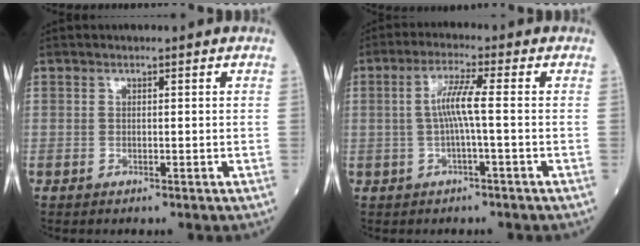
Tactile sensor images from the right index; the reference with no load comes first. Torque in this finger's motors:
{"motor_torque": [1.03, -0.02, 0.48, 0.13]}